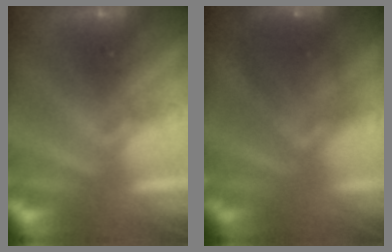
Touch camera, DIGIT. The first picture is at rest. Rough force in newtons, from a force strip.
{"total": 6.9}